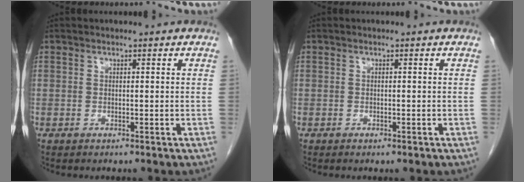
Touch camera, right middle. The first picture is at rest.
{"total": 0.7, "force": [-0.4, 0.2, 0.5], "torque": [-0.008, 0.000, -0.004]}